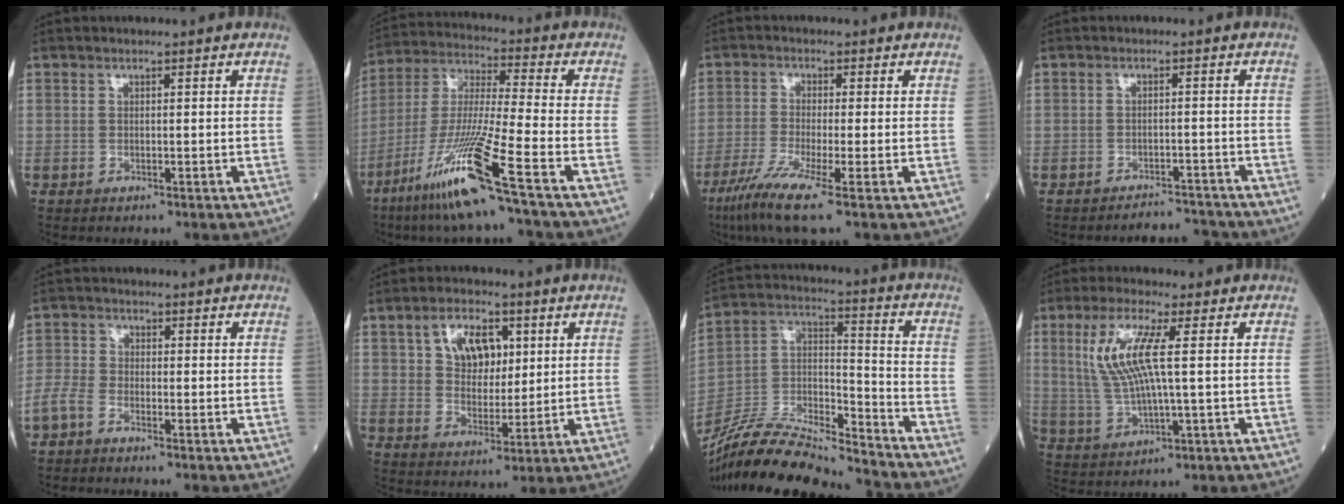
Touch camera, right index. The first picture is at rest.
{"total": 15.0, "force": [-8.5, -1.7, 12.2], "torque": [-0.256, -0.039, -0.163]}
{"total": 7.1, "force": [-4.1, -0.5, 5.8], "torque": [-0.115, -0.025, -0.078]}
{"total": 3.4, "force": [-3.3, 0.3, -0.6], "torque": [0.019, -0.001, -0.047]}
{"total": 3.2, "force": [-2.4, 1.4, 1.6], "torque": [-0.042, 0.001, -0.052]}
{"total": 7.6, "force": [2.8, 4.8, 5.2], "torque": [-0.087, 0.012, 0.052]}
{"total": 20.4, "force": [-19.1, 1.6, 7.1], "torque": [-0.155, 0.007, -0.341]}
{"total": 8.6, "force": [2.0, 0.8, 8.4], "torque": [-0.197, 0.005, 0.041]}